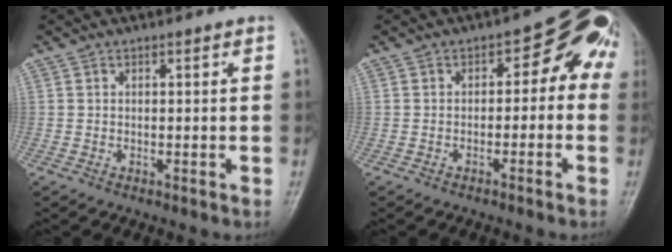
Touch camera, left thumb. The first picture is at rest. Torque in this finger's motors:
{"motor_torque": [1.10, 1.28, 0.63, -0.37, 0.02]}